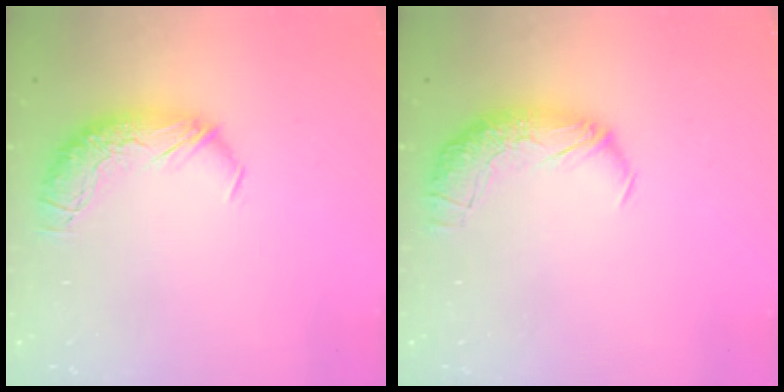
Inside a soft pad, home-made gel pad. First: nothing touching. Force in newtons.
{"total": 2.4, "press": 1.0, "slide": 2.2}